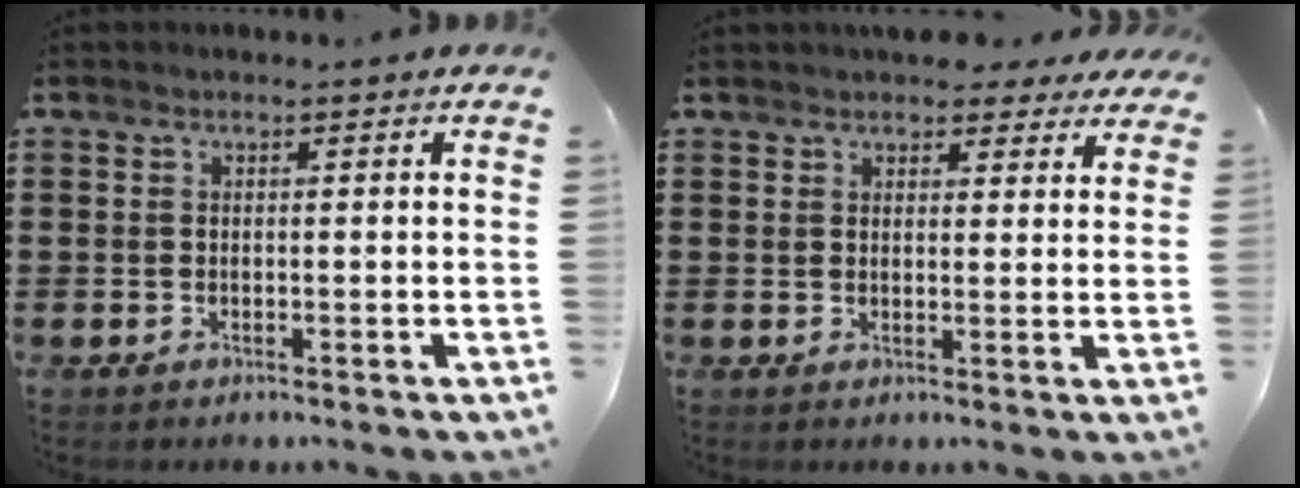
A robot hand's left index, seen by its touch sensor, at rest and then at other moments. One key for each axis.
{"total": 3.7, "fx": 3.4, "fy": 1.2, "fz": 0.8, "tx": -0.009, "ty": -0.008, "tz": 0.062}